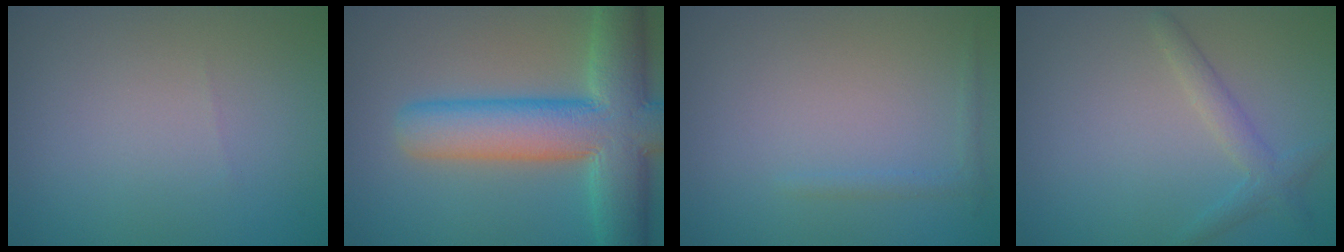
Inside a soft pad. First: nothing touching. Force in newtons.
{"total": 10.8, "press": 10.8, "slide": 0.6}
{"total": 0.8, "press": 0.8, "slide": 0.1}
{"total": 1.9, "press": 1.9, "slide": 0.1}